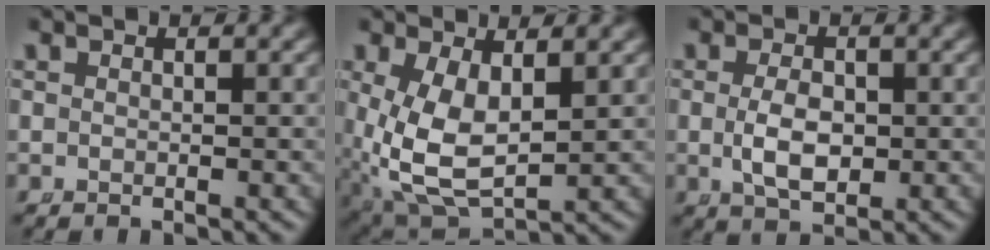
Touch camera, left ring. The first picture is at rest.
{"total": 8.3, "force": [-0.8, 5.5, 6.2], "torque": [-0.152, -0.053, 0.018]}
{"total": 3.5, "force": [-0.4, 2.0, 2.9], "torque": [-0.059, -0.017, 0.004]}